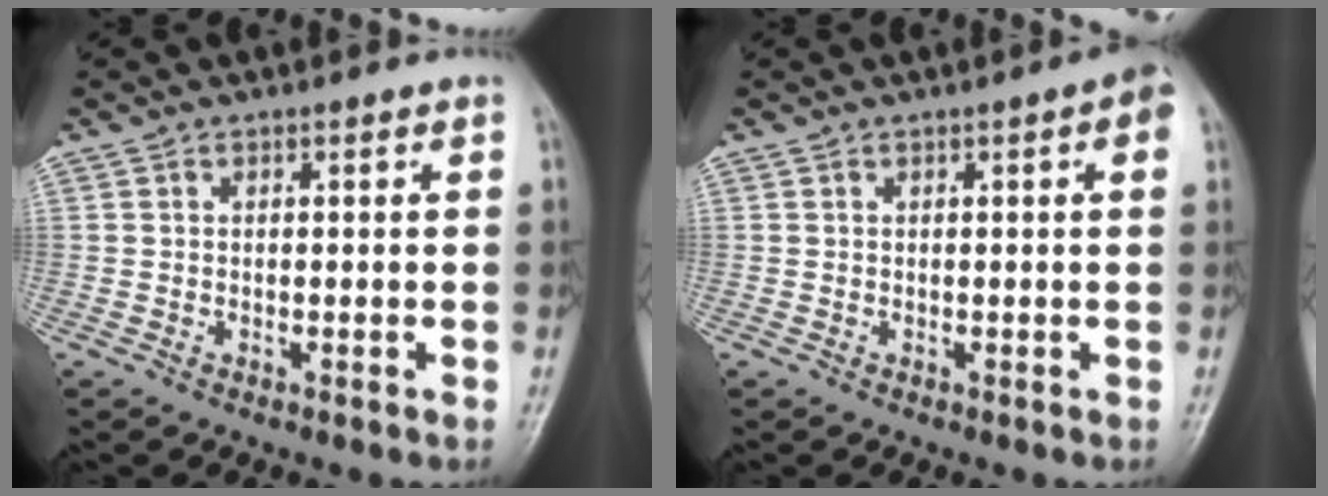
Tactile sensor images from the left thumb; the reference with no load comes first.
{"total": 3.2, "force": [0.9, 0.7, 3.0], "torque": [-0.034, 0.004, 0.007]}